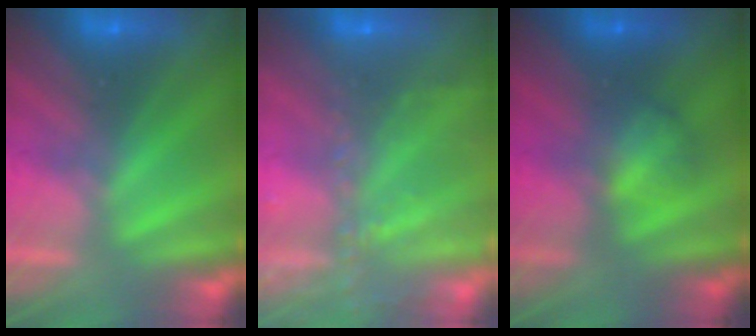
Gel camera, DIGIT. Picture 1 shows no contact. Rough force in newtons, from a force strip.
{"total": 5.8}
{"total": 1.9}